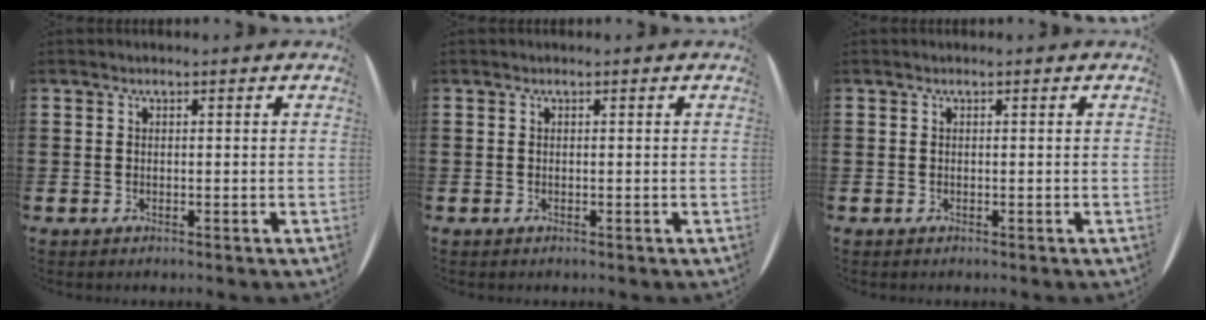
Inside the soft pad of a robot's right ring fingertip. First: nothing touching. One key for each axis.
{"total": 0.0}
{"total": 0.0}